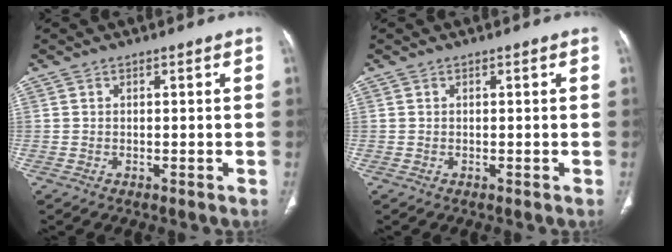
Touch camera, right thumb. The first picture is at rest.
{"total": 0.0}